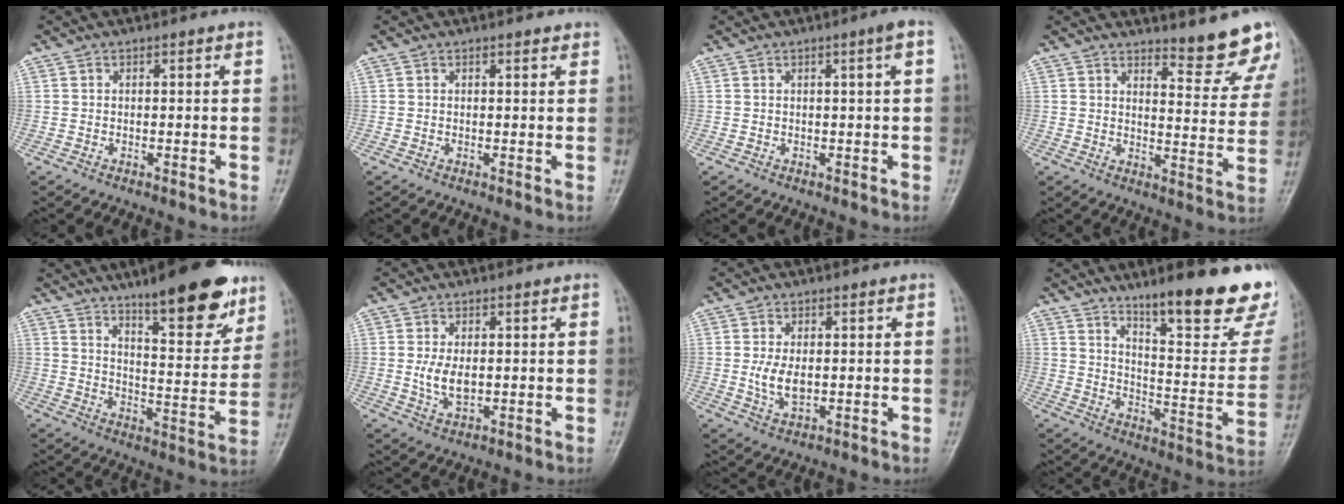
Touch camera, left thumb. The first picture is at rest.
{"total": 0.8, "force": [0.7, 0.3, 0.3], "torque": [-0.002, -0.003, 0.008]}
{"total": 1.8, "force": [0.5, -0.3, 1.8], "torque": [-0.028, 0.003, 0.011]}
{"total": 9.9, "force": [8.9, 2.0, 3.6], "torque": [-0.011, -0.077, 0.110]}
{"total": 17.9, "force": [12.0, 5.0, 12.4], "torque": [-0.132, -0.065, 0.182]}
{"total": 4.7, "force": [0.2, 2.7, 3.8], "torque": [-0.071, -0.010, 0.008]}
{"total": 4.9, "force": [0.1, 2.8, 4.0], "torque": [-0.075, -0.010, 0.007]}
{"total": 23.7, "force": [15.9, 5.3, 16.7], "torque": [-0.193, -0.094, 0.233]}